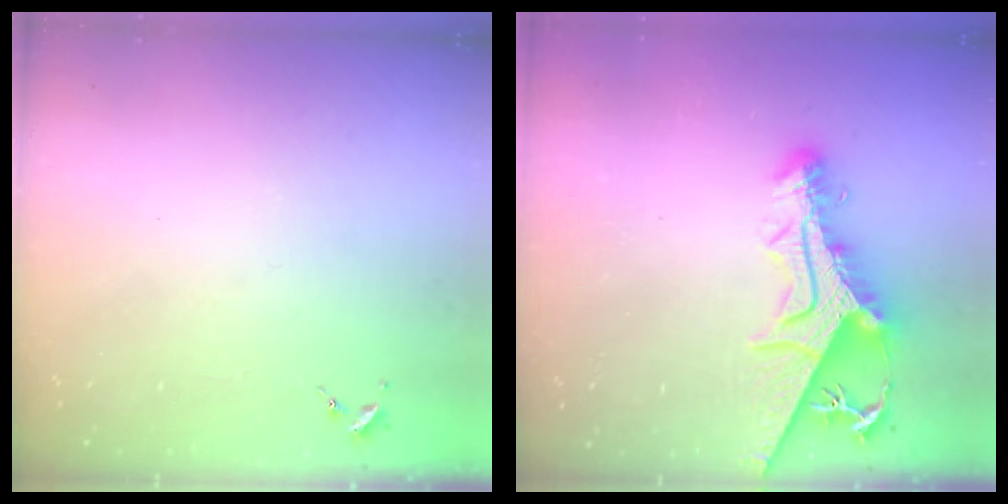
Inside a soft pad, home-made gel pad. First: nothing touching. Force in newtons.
{"total": 13.4, "press": 13.3, "slide": 1.4}